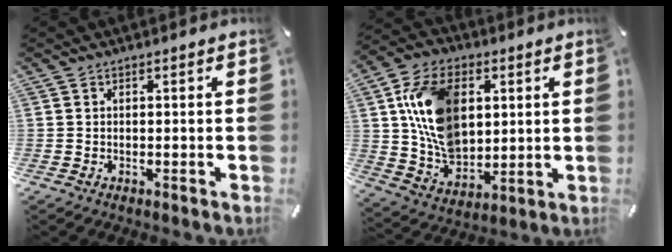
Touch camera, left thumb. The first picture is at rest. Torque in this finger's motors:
{"motor_torque": [2.31, 2.61, 1.46, -1.31, 0.71]}